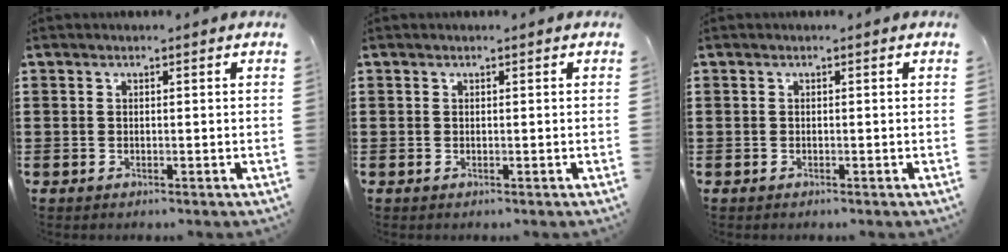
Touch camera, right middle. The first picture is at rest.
{"total": 0.0}
{"total": 0.0}